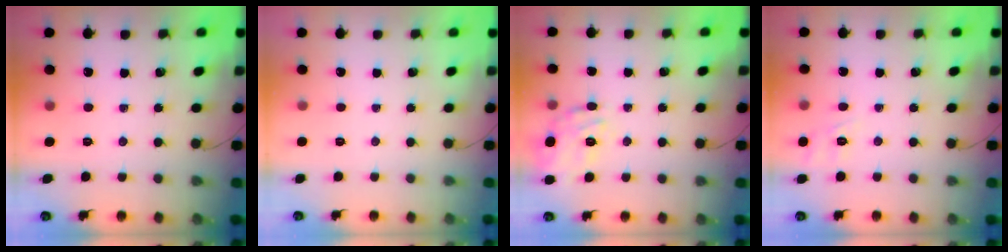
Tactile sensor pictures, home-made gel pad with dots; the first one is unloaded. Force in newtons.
{"total": 2.5, "press": 2.4, "slide": 0.4}
{"total": 17.1, "press": 17.1, "slide": 1.1}
{"total": 3.0, "press": 2.4, "slide": 1.7}